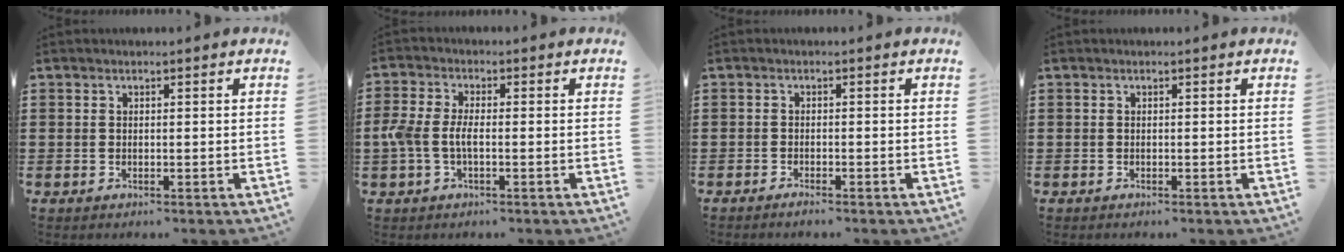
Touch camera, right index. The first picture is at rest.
{"total": 3.9, "force": [-1.0, 1.5, 3.4], "torque": [-0.089, -0.005, -0.026]}
{"total": 1.0, "force": [-0.9, 0.0, 0.3], "torque": [-0.007, -0.002, -0.017]}
{"total": 0.0}